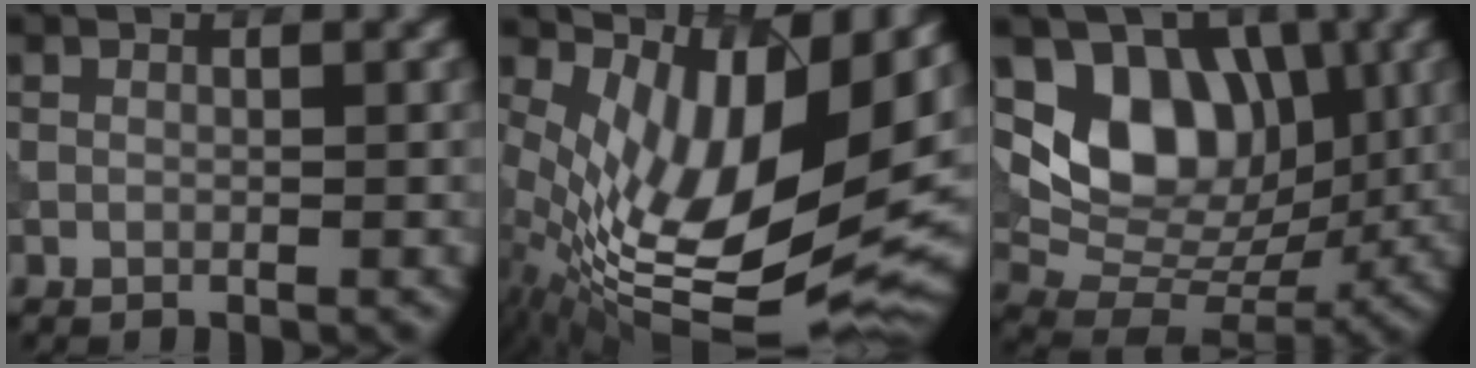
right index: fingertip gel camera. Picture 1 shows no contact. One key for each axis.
{"total": 13.1, "fx": 2.9, "fy": 5.5, "fz": 11.6, "tx": -0.215, "ty": -0.015, "tz": 0.067}
{"total": 8.8, "fx": 2.3, "fy": 6.7, "fz": 5.2, "tx": -0.087, "ty": -0.015, "tz": 0.039}